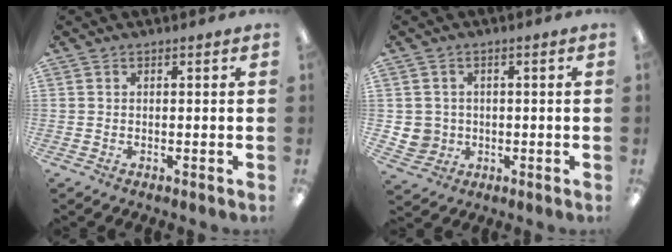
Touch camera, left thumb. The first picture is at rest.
{"total": 4.2, "force": [0.3, 4.2, 0.3], "torque": [-0.006, 0.006, 0.008]}